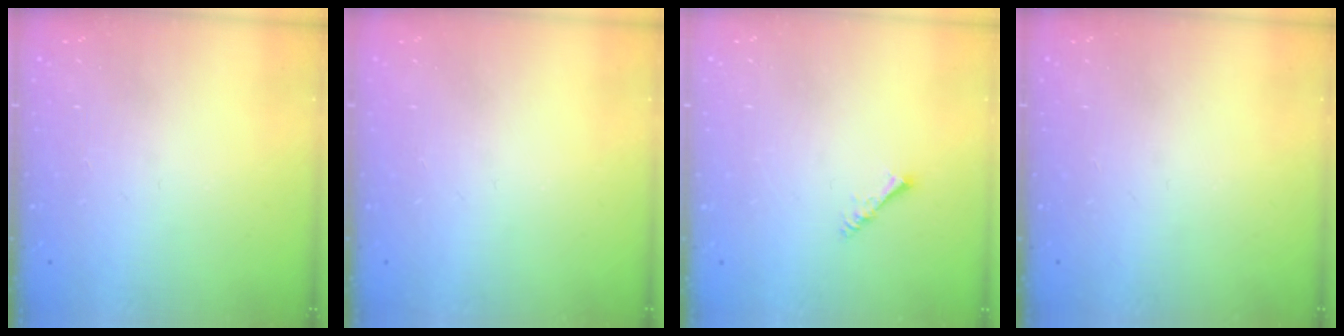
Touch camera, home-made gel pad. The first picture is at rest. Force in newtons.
{"total": 0.0}
{"total": 1.6, "press": 1.5, "slide": 0.3}
{"total": 0.0}